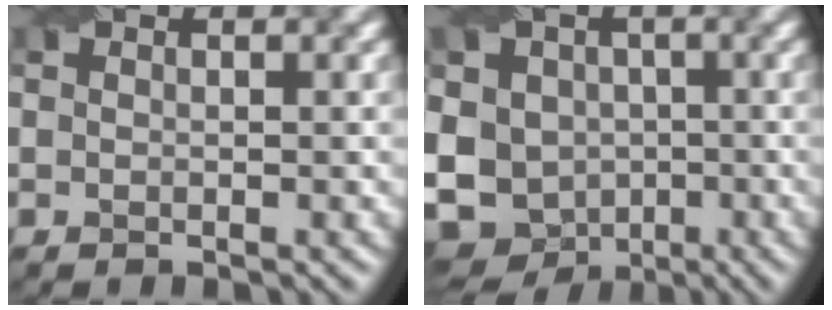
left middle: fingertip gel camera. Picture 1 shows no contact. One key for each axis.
{"total": 10.6, "fx": -3.6, "fy": 9.0, "fz": 4.4, "tx": -0.107, "ty": -0.017, "tz": -0.061}